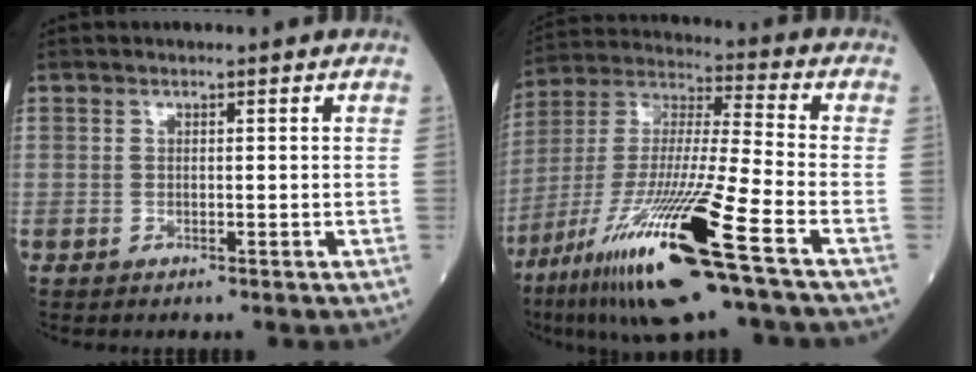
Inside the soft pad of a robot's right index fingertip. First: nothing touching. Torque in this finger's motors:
{"motor_torque": [1.65, -0.49, 1.05, 0.21]}